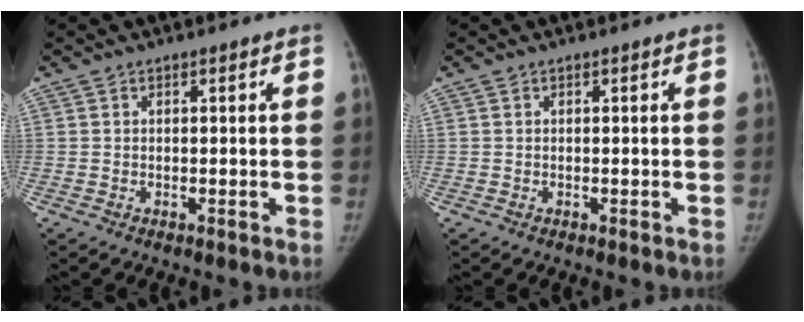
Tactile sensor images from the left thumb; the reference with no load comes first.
{"total": 0.0}